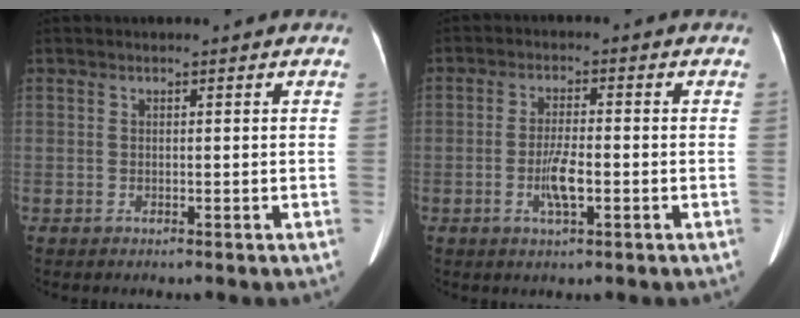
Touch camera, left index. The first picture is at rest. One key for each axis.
{"total": 4.5, "fx": -1.4, "fy": 0.9, "fz": 4.2, "tx": -0.084, "ty": 0.000, "tz": -0.023}